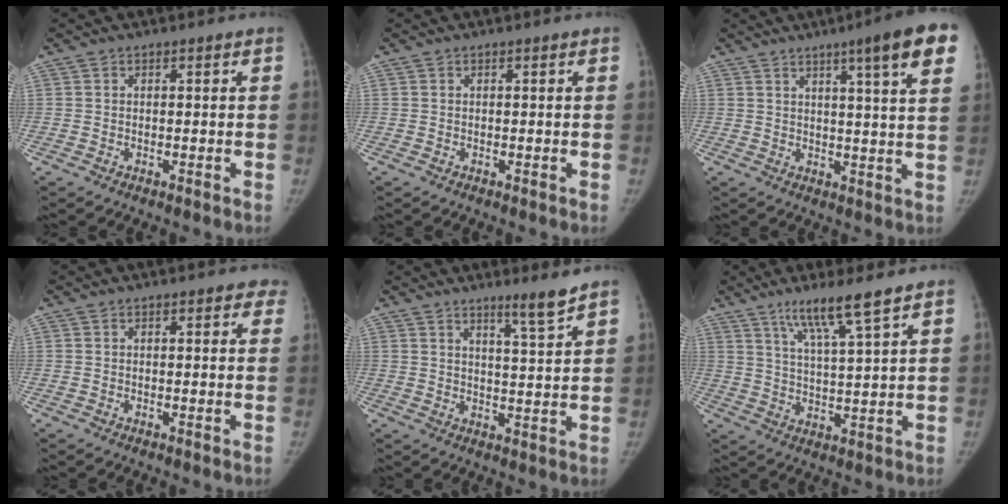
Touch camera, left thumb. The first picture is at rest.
{"total": 0.0}
{"total": 13.6, "force": [7.4, 1.0, 11.3], "torque": [-0.144, -0.026, 0.086]}
{"total": 2.7, "force": [1.9, 1.2, 1.5], "torque": [0.006, -0.001, 0.012]}
{"total": 5.4, "force": [4.3, -0.5, 3.3], "torque": [-0.050, -0.042, 0.070]}
{"total": 9.0, "force": [6.0, 0.0, 6.6], "torque": [-0.121, -0.034, 0.112]}